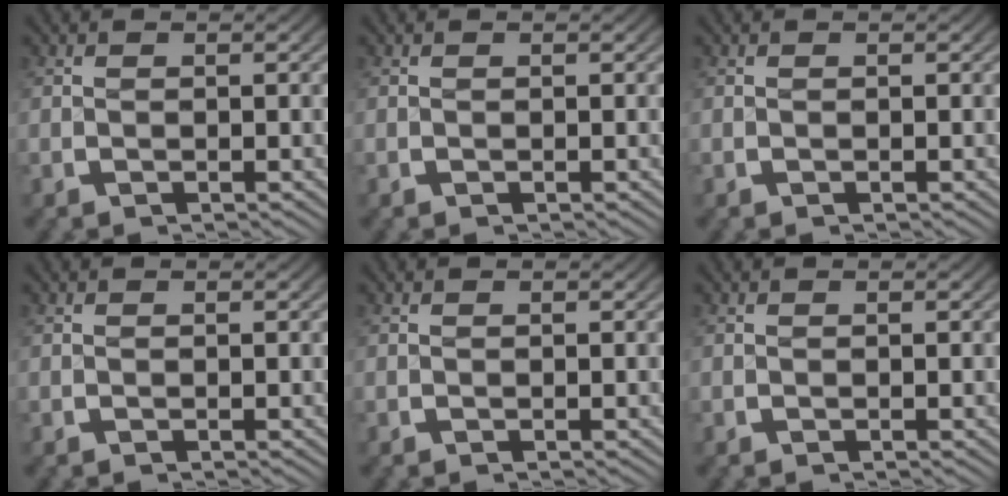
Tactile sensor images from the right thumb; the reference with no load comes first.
{"total": 0.0}
{"total": 0.0}
{"total": 0.0}
{"total": 0.0}
{"total": 0.0}